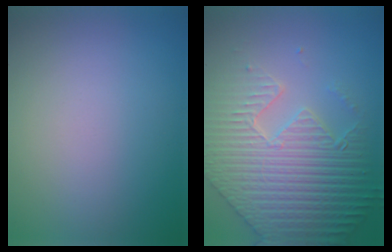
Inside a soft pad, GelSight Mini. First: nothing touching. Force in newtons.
{"total": 8.4, "press": 6.5, "slide": 5.3}